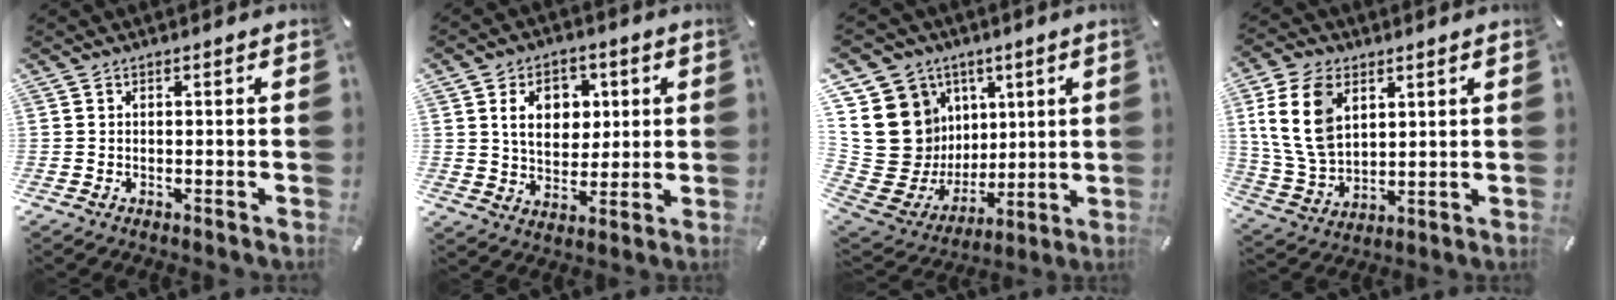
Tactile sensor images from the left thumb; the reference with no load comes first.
{"total": 10.4, "force": [3.0, 7.9, 6.0], "torque": [-0.089, 0.003, 0.051]}
{"total": 19.9, "force": [3.6, 18.3, 7.0], "torque": [-0.093, -0.049, 0.112]}
{"total": 14.1, "force": [4.9, 10.0, 8.6], "torque": [-0.216, -0.004, 0.089]}